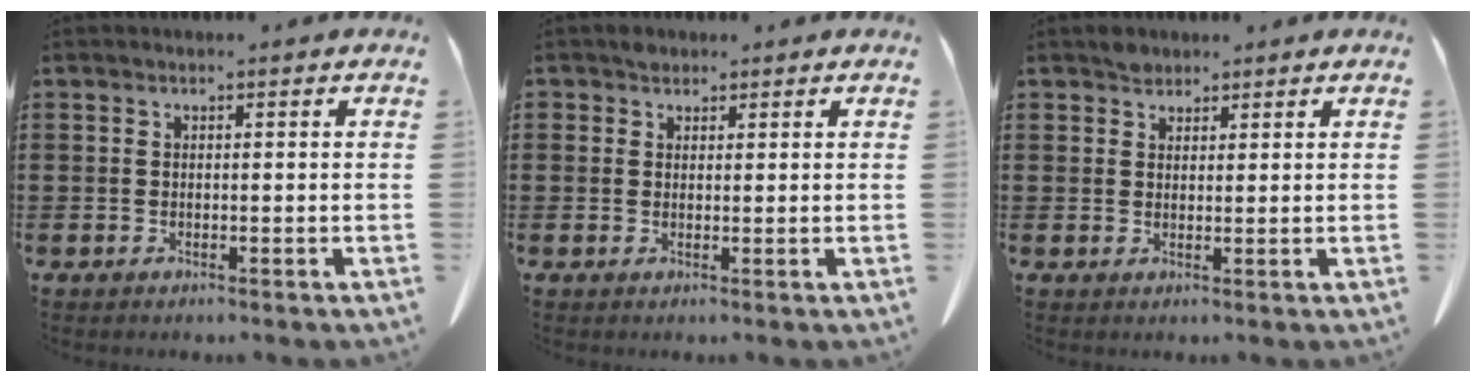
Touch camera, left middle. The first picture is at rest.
{"total": 1.5, "force": [1.2, 1.0, 0.1], "torque": [-0.007, 0.004, 0.023]}
{"total": 2.0, "force": [1.7, 0.9, 0.1], "torque": [0.002, -0.002, 0.033]}